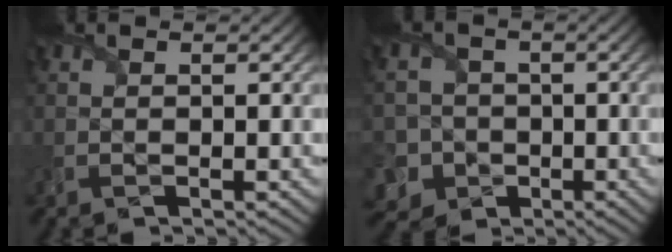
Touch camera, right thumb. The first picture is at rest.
{"total": 8.3, "force": [-2.5, 7.7, 1.7], "torque": [-0.066, -0.007, -0.075]}